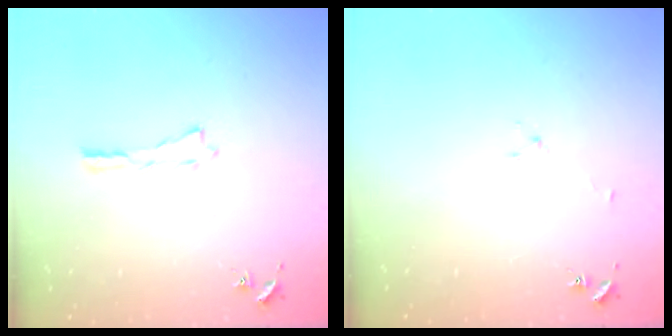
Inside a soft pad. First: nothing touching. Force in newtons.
{"total": 1.9, "press": 1.9, "slide": 0.3}